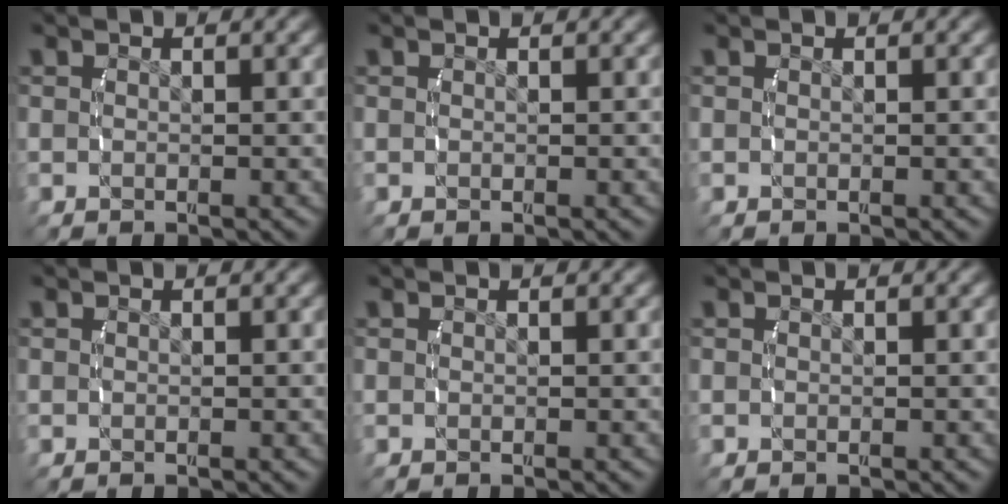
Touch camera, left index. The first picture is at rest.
{"total": 0.0}
{"total": 0.0}
{"total": 0.0}
{"total": 0.0}
{"total": 0.0}